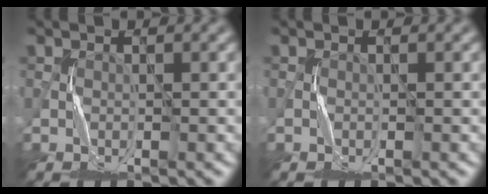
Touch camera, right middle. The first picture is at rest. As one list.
[{"total": 0.0}]